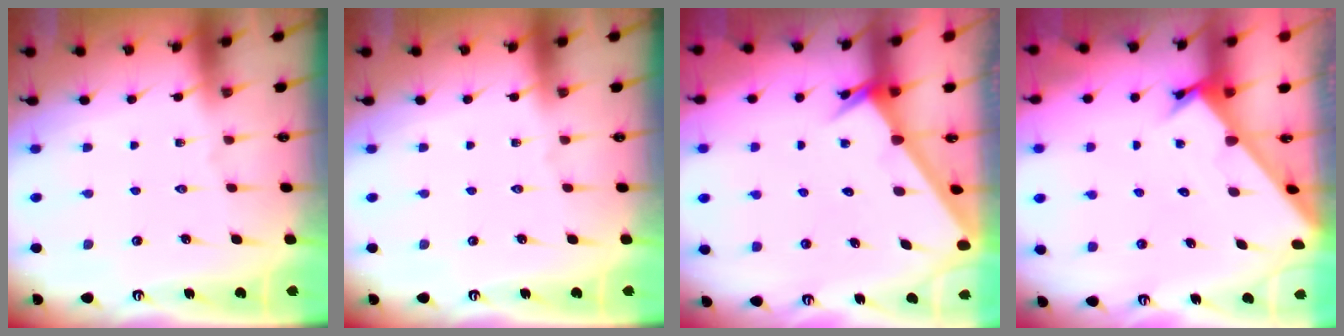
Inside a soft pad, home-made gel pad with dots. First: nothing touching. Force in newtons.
{"total": 0.0}
{"total": 2.6, "press": 2.6, "slide": 0.1}
{"total": 2.4, "press": 2.4, "slide": 0.1}